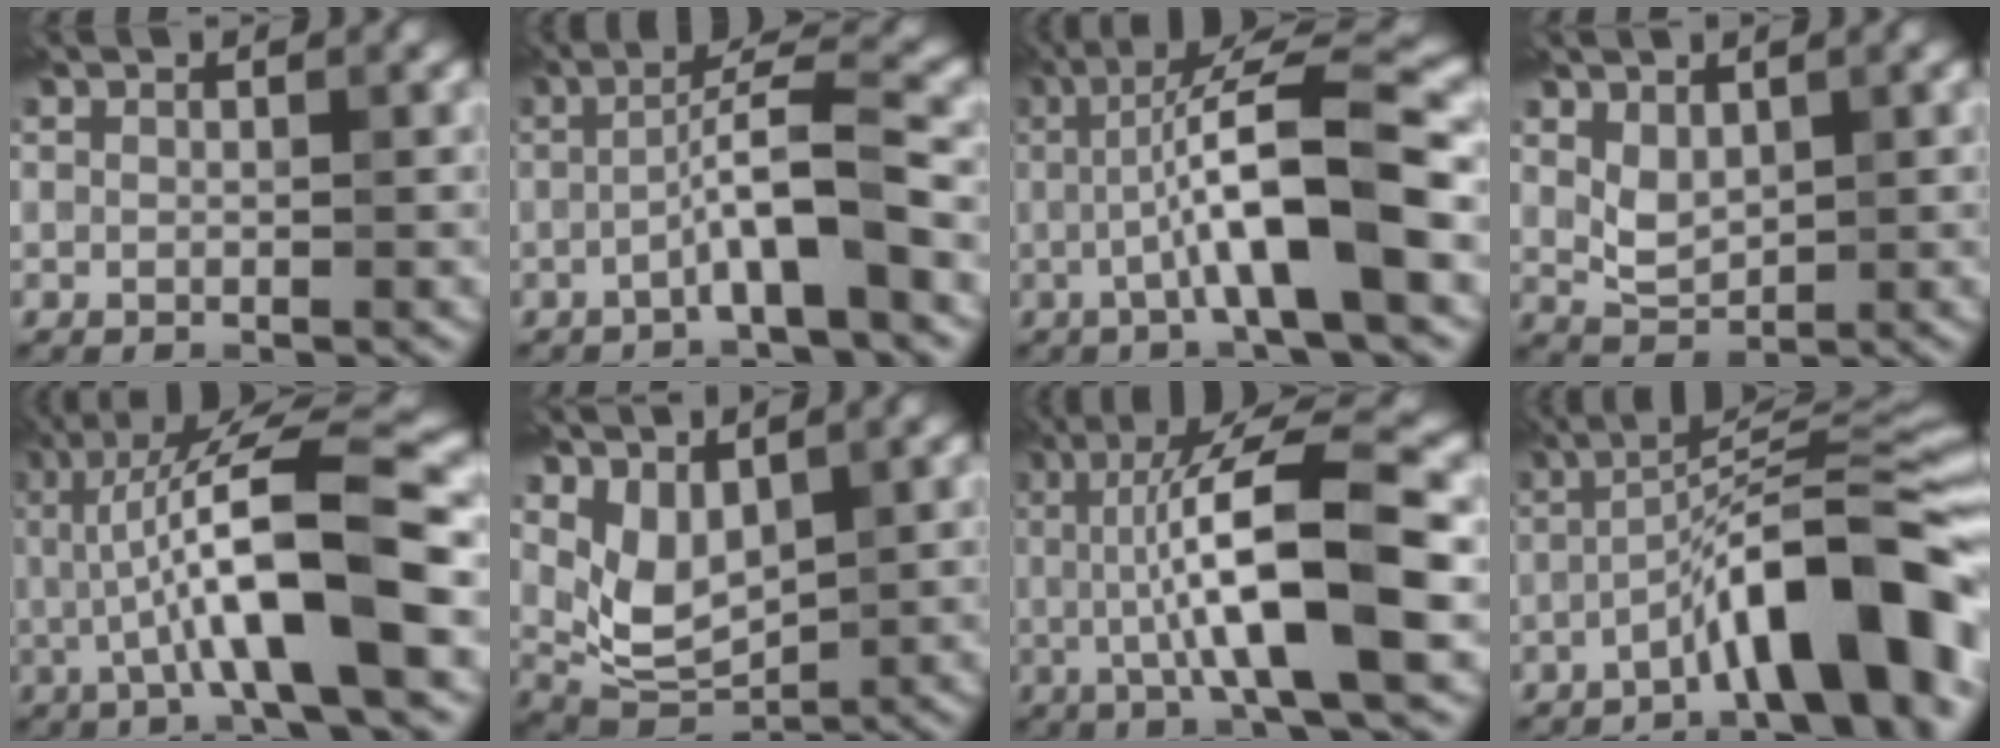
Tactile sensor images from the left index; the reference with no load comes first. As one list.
[{"total": 5.1, "force": [-1.8, 0.2, 4.8], "torque": [-0.077, 0.025, -0.041]}, {"total": 8.7, "force": [-1.0, 1.2, 8.5], "torque": [-0.133, 0.019, -0.021]}, {"total": 2.2, "force": [1.0, 1.4, 1.4], "torque": [-0.028, -0.002, 0.025]}, {"total": 10.7, "force": [-0.4, 2.0, 10.5], "torque": [-0.173, 0.016, -0.009]}, {"total": 4.1, "force": [1.7, 2.4, 2.8], "torque": [-0.054, -0.011, 0.039]}, {"total": 11.0, "force": [-0.1, 2.5, 10.8], "torque": [-0.171, 0.012, -0.006]}, {"total": 10.5, "force": [-4.8, 1.8, 9.2], "torque": [-0.132, 0.031, -0.083]}]